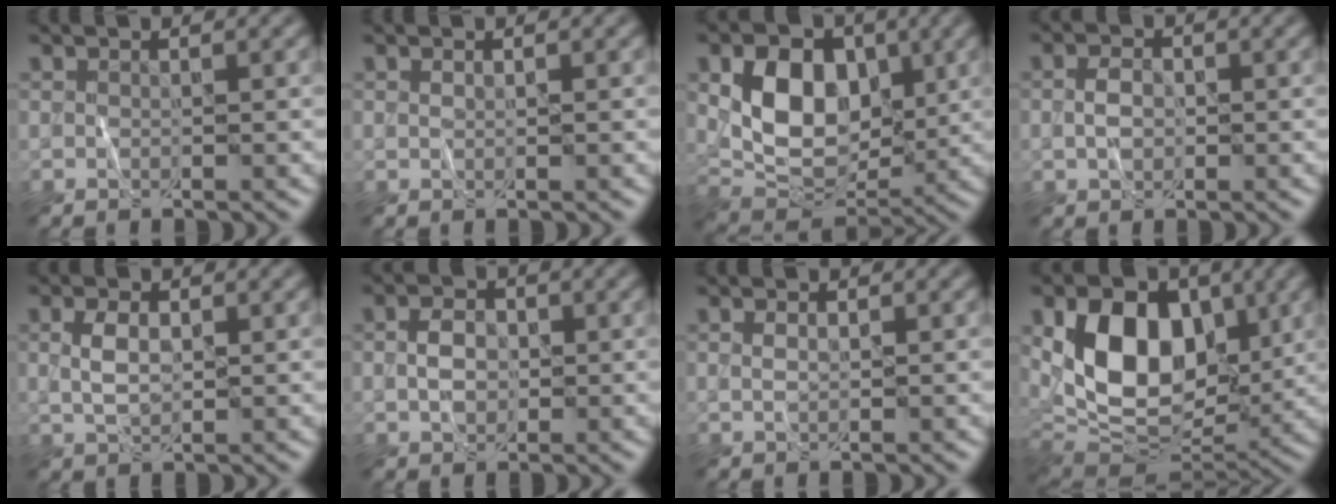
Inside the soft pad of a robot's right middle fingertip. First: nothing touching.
{"total": 0.0}
{"total": 8.3, "force": [1.5, 5.9, 5.6], "torque": [-0.097, -0.008, 0.025]}
{"total": 2.0, "force": [-0.2, 1.5, 1.4], "torque": [-0.026, 0.005, -0.008]}
{"total": 2.5, "force": [0.2, 1.6, 2.0], "torque": [-0.044, 0.000, 0.007]}
{"total": 2.8, "force": [-0.2, 2.1, 1.8], "torque": [-0.034, 0.004, -0.008]}
{"total": 0.9, "force": [0.1, 0.5, 0.7], "torque": [-0.014, -0.001, 0.003]}
{"total": 10.9, "force": [2.1, 7.3, 7.7], "torque": [-0.128, -0.009, 0.035]}